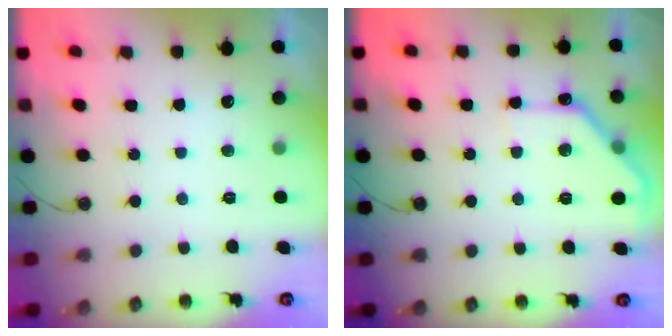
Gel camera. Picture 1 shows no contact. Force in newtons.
{"total": 10.9, "press": 10.9, "slide": 0.5}